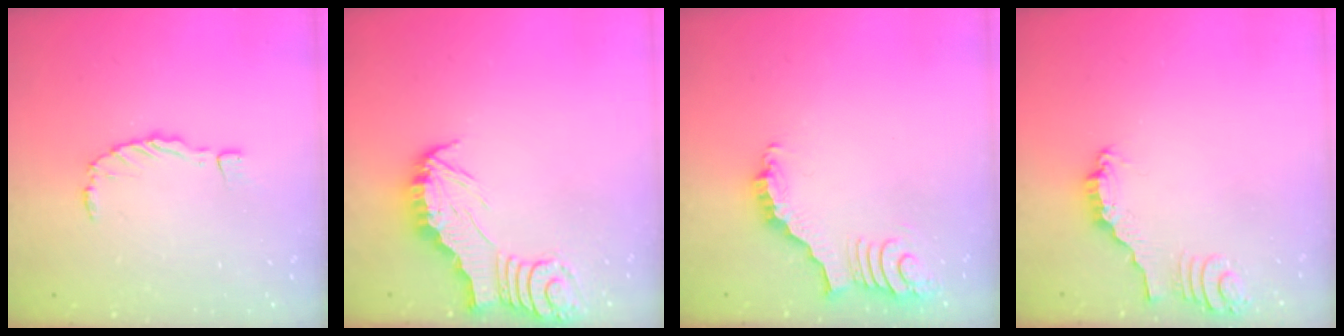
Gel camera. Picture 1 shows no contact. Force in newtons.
{"total": 2.4, "press": 2.4, "slide": 0.2}
{"total": 3.7, "press": 3.6, "slide": 0.7}
{"total": 2.3, "press": 2.3, "slide": 0.1}